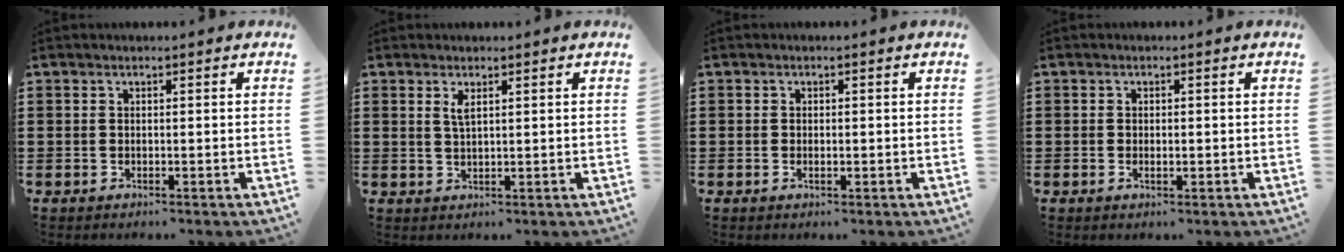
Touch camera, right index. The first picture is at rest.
{"total": 2.0, "force": [1.0, 0.5, 1.6], "torque": [-0.034, 0.003, 0.016]}
{"total": 0.9, "force": [-0.2, 0.2, 0.8], "torque": [-0.016, -0.002, -0.003]}
{"total": 1.1, "force": [-0.2, 0.4, 1.0], "torque": [-0.019, 0.000, -0.004]}